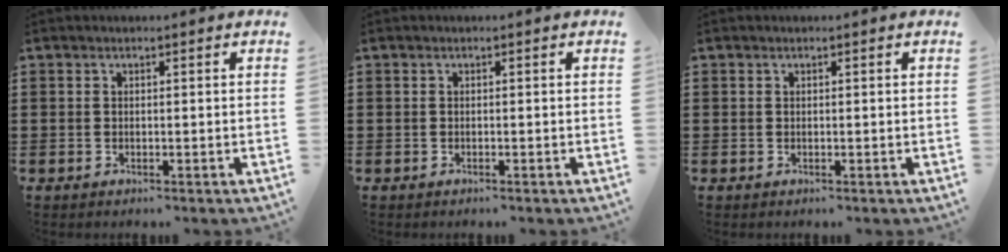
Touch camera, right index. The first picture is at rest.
{"total": 0.0}
{"total": 0.0}